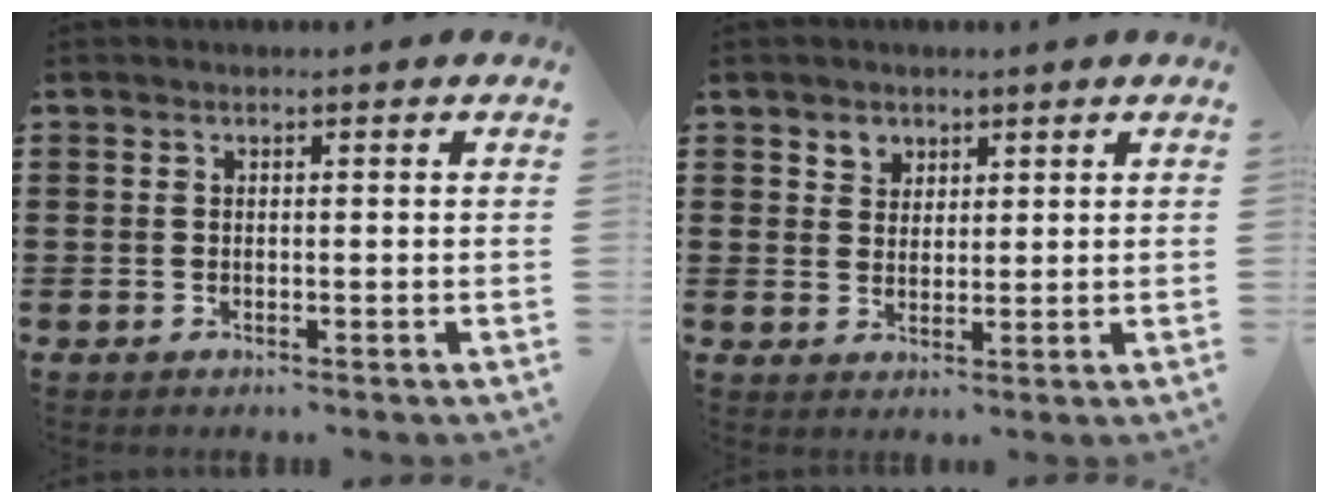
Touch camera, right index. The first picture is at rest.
{"total": 2.6, "force": [1.6, 2.0, 0.0], "torque": [-0.010, 0.009, 0.030]}